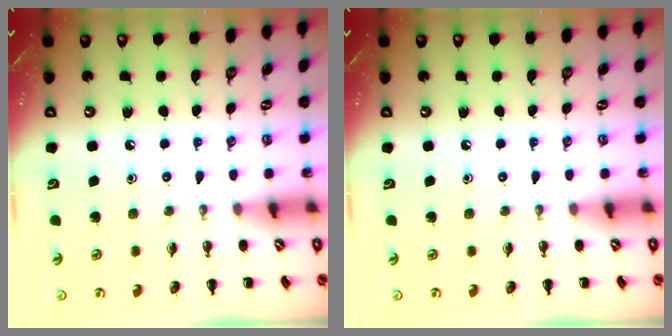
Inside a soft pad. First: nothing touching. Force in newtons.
{"total": 0.0}